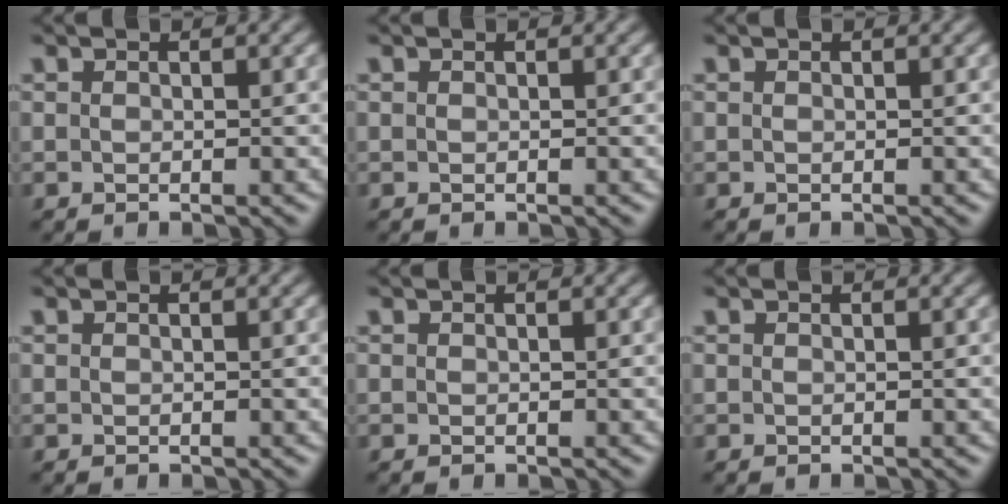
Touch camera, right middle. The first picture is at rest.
{"total": 0.0}
{"total": 0.0}
{"total": 0.0}
{"total": 0.0}
{"total": 0.0}